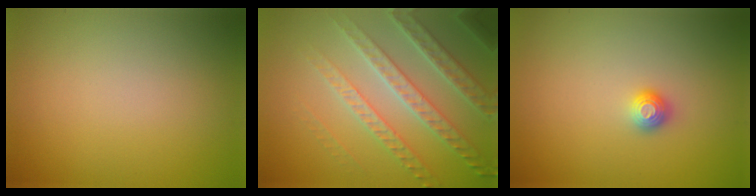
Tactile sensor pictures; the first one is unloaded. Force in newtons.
{"total": 4.8, "press": 4.6, "slide": 1.3}
{"total": 1.1, "press": 1.0, "slide": 0.4}